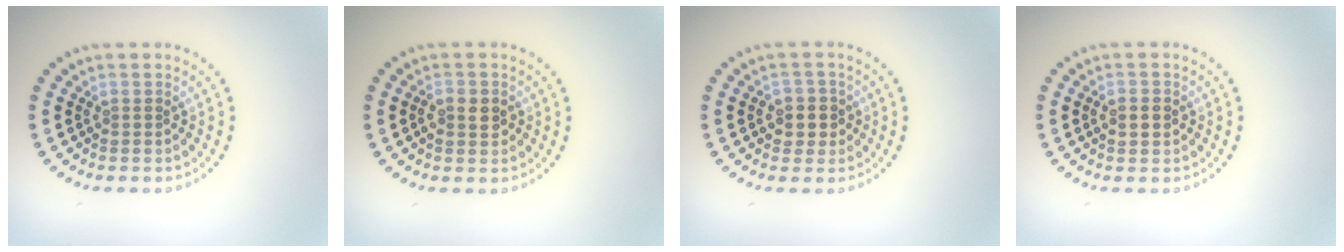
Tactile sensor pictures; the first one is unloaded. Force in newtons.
{"total": 2.1, "press": 2.0, "slide": 0.3}
{"total": 2.4, "press": 2.3, "slide": 0.8}
{"total": 2.2, "press": 2.2, "slide": 0.1}